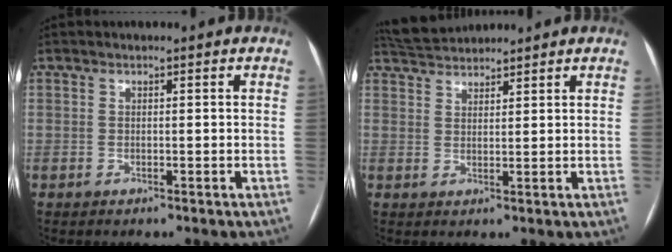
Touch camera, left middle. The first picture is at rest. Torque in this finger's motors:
{"motor_torque": [0.18, -0.25, -0.06, -0.01]}